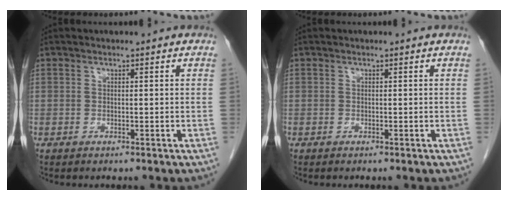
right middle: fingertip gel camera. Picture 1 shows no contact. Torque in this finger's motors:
{"motor_torque": [0.05, -0.04, -0.02, -0.02]}